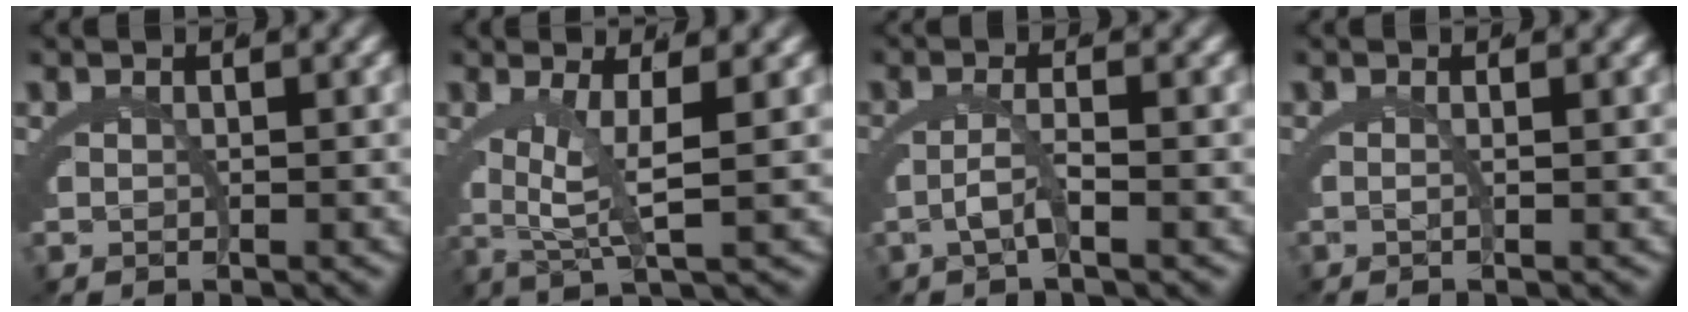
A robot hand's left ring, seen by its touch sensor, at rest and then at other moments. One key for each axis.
{"total": 3.6, "fx": 0.6, "fy": -0.3, "fz": 3.6, "tx": -0.052, "ty": 0.001, "tz": 0.012}
{"total": 2.1, "fx": -1.1, "fy": -1.6, "fz": 0.6, "tx": 0.004, "ty": 0.009, "tz": -0.026}
{"total": 1.5, "fx": -0.2, "fy": -1.4, "fz": -0.4, "tx": 0.023, "ty": 0.009, "tz": -0.006}